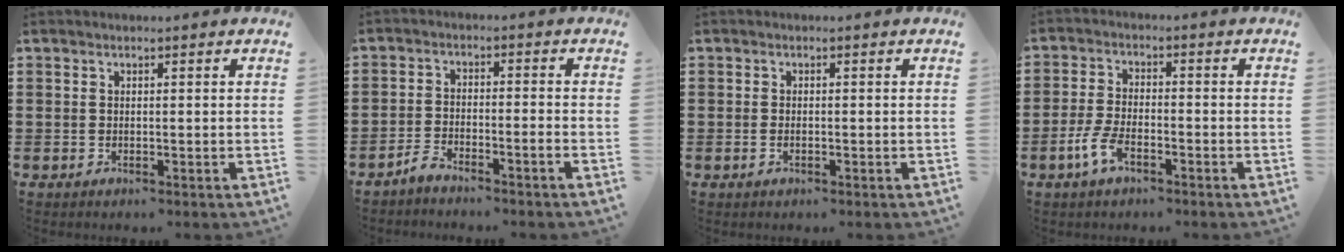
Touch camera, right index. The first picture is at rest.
{"total": 2.9, "force": [-2.8, -0.2, 0.8], "torque": [-0.024, 0.002, -0.059]}
{"total": 0.8, "force": [-0.3, 0.3, 0.7], "torque": [-0.015, -0.003, -0.006]}
{"total": 5.1, "force": [-2.8, 2.0, 3.8], "torque": [-0.096, -0.002, -0.060]}